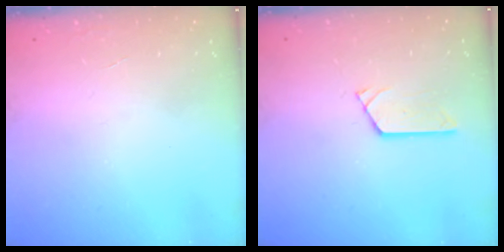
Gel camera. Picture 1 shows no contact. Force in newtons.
{"total": 2.8, "press": 2.8, "slide": 0.2}